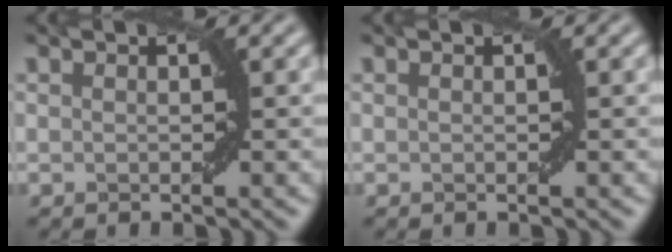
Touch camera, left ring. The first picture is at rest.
{"total": 0.0}